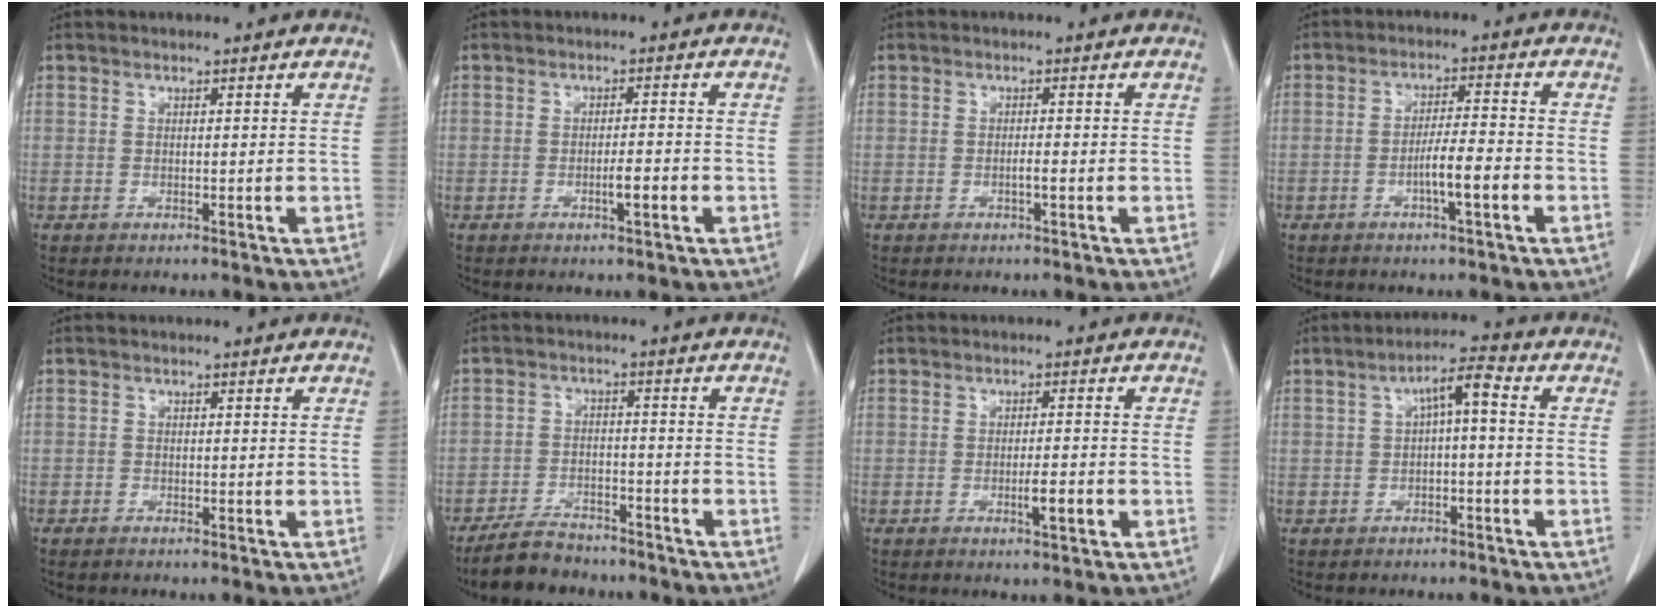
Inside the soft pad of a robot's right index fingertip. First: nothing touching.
{"total": 3.3, "force": [-1.1, 0.6, 3.1], "torque": [-0.053, 0.001, -0.015]}
{"total": 1.6, "force": [-0.5, 0.3, 1.4], "torque": [-0.028, 0.001, -0.008]}
{"total": 5.9, "force": [-2.2, 0.6, 5.4], "torque": [-0.098, 0.004, -0.038]}
{"total": 1.2, "force": [-0.8, 0.7, 0.6], "torque": [-0.015, 0.000, -0.011]}
{"total": 7.6, "force": [-6.6, 3.0, 2.4], "torque": [-0.049, -0.011, -0.114]}
{"total": 3.8, "force": [-1.3, 0.7, 3.5], "torque": [-0.059, -0.001, -0.017]}
{"total": 5.3, "force": [0.5, 1.4, 5.1], "torque": [-0.093, 0.024, 0.010]}